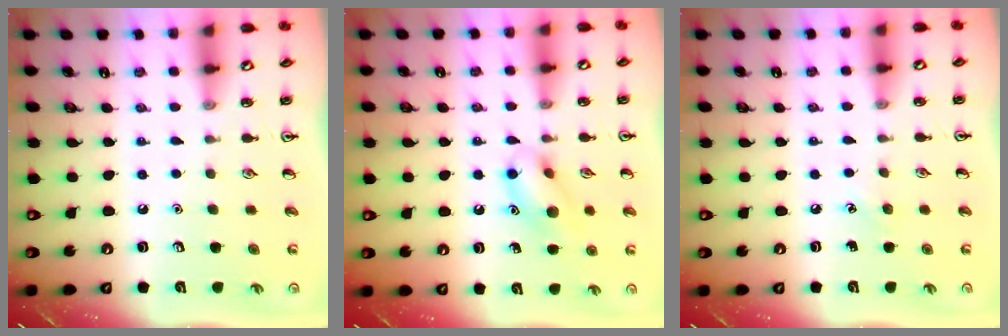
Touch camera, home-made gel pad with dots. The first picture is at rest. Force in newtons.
{"total": 10.8, "press": 10.8, "slide": 0.6}
{"total": 3.7, "press": 3.6, "slide": 1.0}